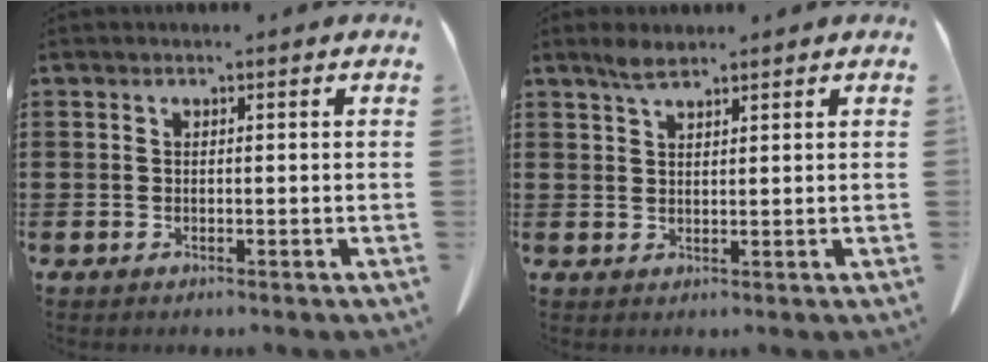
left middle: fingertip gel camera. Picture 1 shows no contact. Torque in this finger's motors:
{"motor_torque": [0.03, 0.02, 0.02, 0.02]}